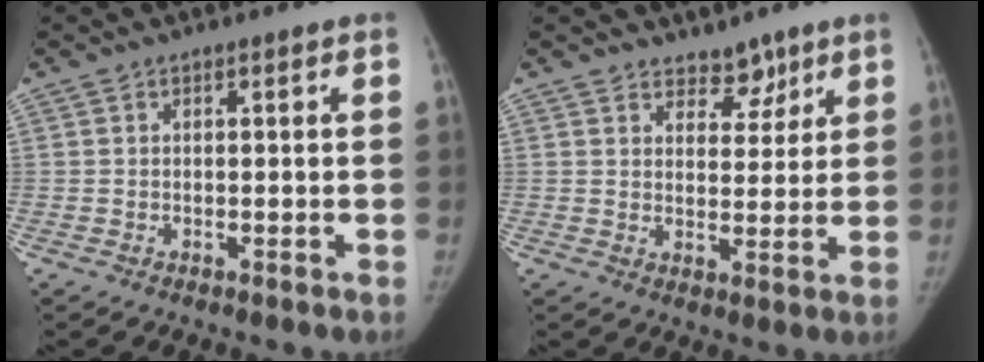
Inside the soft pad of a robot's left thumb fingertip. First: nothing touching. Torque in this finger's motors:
{"motor_torque": [-0.20, 0.02, -0.13, 0.19, -0.01]}